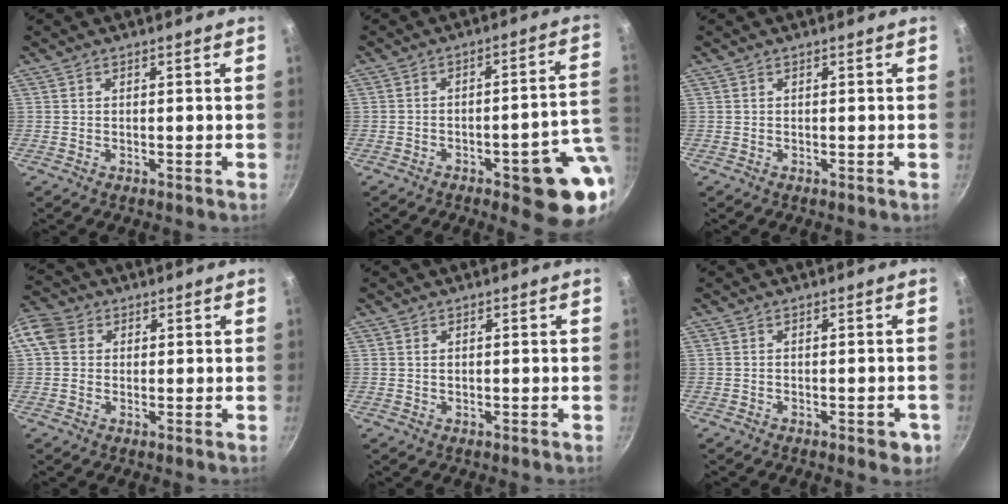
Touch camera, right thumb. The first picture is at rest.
{"total": 15.0, "force": [-4.8, 4.4, 13.5], "torque": [-0.123, 0.031, -0.059]}
{"total": 0.0}
{"total": 7.8, "force": [1.6, 6.6, 3.8], "torque": [-0.062, 0.014, 0.015]}
{"total": 0.8, "force": [0.2, 0.6, 0.6], "torque": [-0.008, 0.003, 0.004]}
{"total": 3.4, "force": [-1.5, 1.6, 2.6], "torque": [-0.022, 0.008, -0.014]}